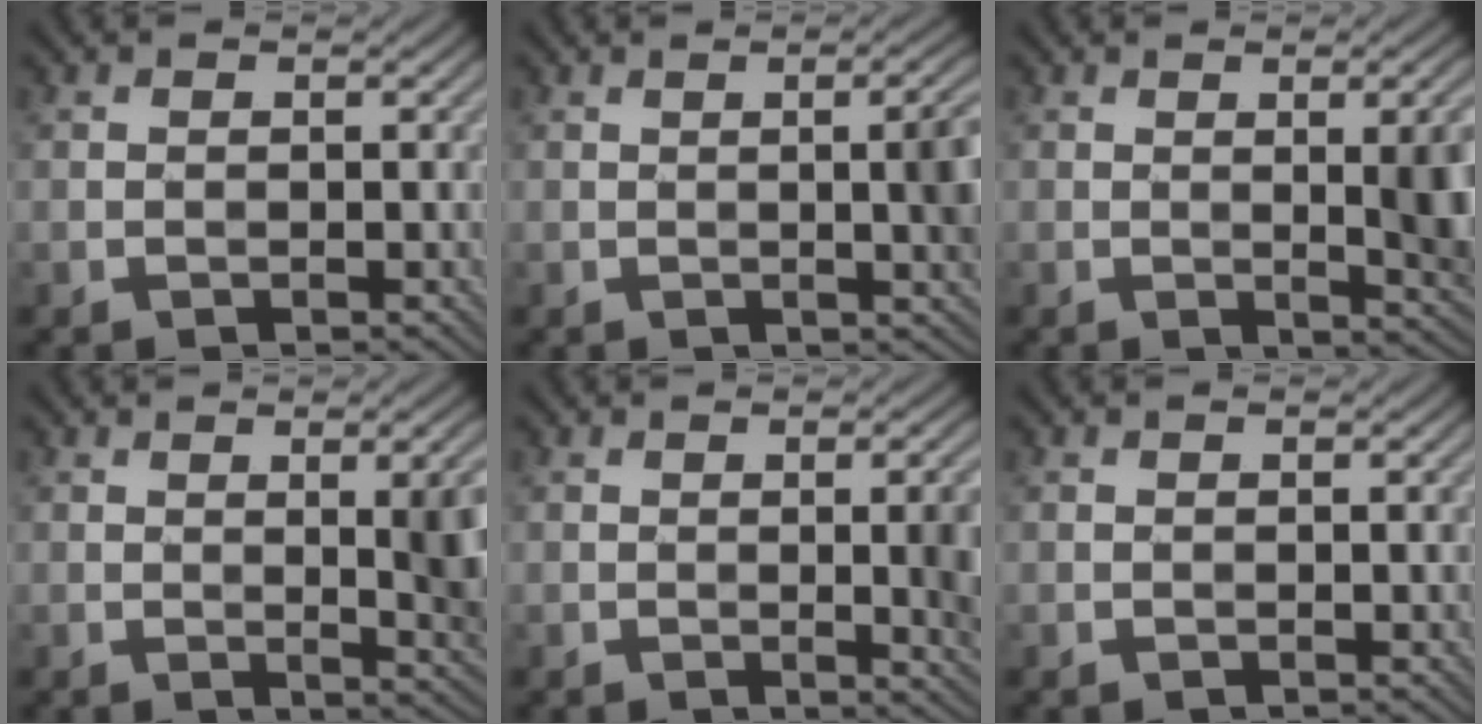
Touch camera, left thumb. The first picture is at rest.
{"total": 6.2, "force": [0.2, 1.6, 6.0], "torque": [-0.081, 0.005, 0.006]}
{"total": 9.2, "force": [0.1, 2.7, 8.8], "torque": [-0.104, 0.006, 0.003]}
{"total": 9.0, "force": [0.6, 2.5, 8.6], "torque": [-0.100, 0.009, 0.008]}
{"total": 6.9, "force": [-0.4, 1.8, 6.7], "torque": [-0.089, -0.004, 0.000]}
{"total": 0.0}